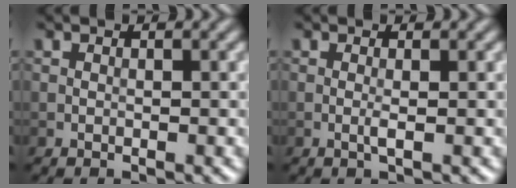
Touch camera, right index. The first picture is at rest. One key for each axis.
{"total": 0.8, "fx": -0.1, "fy": 0.0, "fz": 0.8, "tx": -0.019, "ty": -0.002, "tz": -0.004}